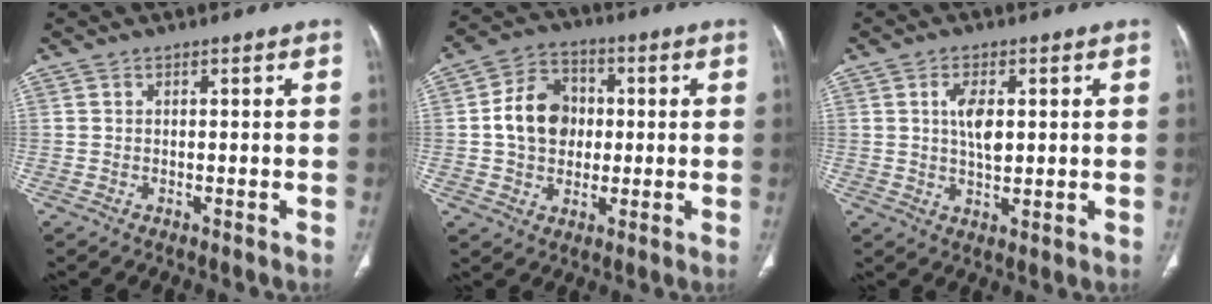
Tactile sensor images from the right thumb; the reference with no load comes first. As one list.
[{"total": 11.1, "force": [0.5, 8.9, 6.6], "torque": [-0.087, 0.016, 0.003]}, {"total": 5.9, "force": [1.2, 2.8, 5.0], "torque": [-0.083, -0.010, 0.020]}]